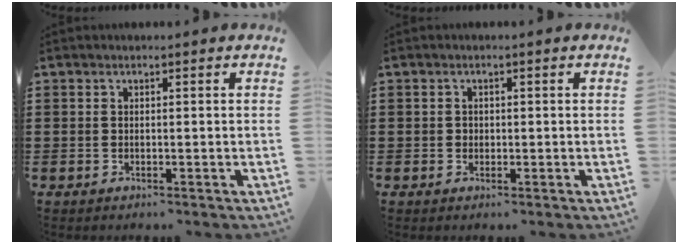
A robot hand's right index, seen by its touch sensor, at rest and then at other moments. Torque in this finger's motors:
{"motor_torque": [0.13, 0.05, 0.08, 0.03]}